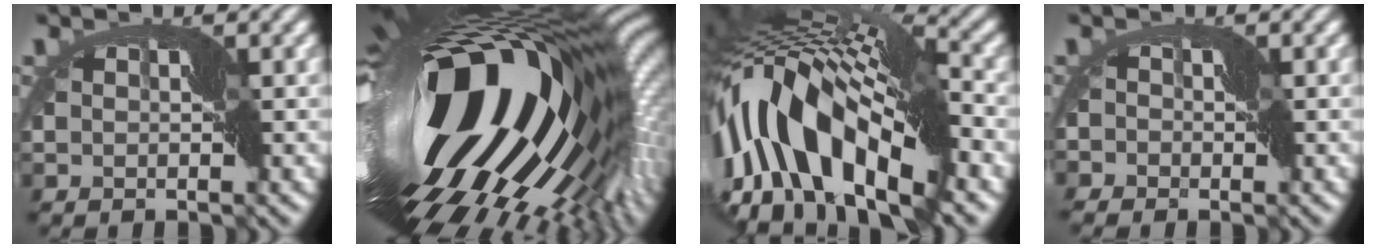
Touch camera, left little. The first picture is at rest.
{"total": 21.2, "force": [-0.1, 9.5, 19.0], "torque": [-0.312, -0.043, -0.024]}
{"total": 13.8, "force": [-3.4, 6.6, 11.7], "torque": [-0.199, 0.022, -0.070]}
{"total": 2.7, "force": [-1.9, 1.8, 0.1], "torque": [0.010, 0.008, -0.033]}